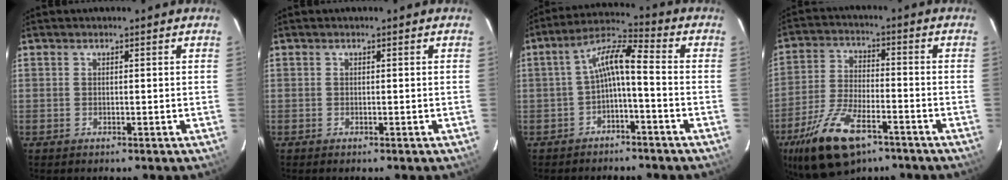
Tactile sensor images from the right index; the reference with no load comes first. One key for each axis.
{"total": 0.0}
{"total": 6.8, "fx": -2.2, "fy": 1.3, "fz": 6.3, "tx": -0.145, "ty": 0.022, "tz": -0.039}
{"total": 15.4, "fx": -9.4, "fy": 6.5, "fz": 10.4, "tx": -0.222, "ty": -0.026, "tz": -0.172}